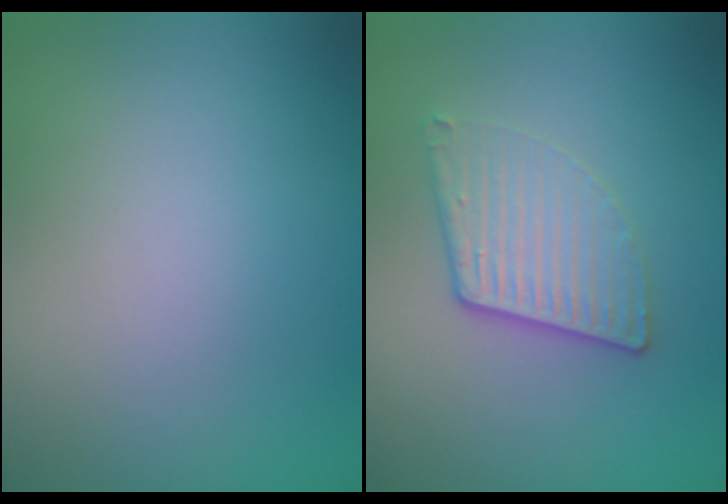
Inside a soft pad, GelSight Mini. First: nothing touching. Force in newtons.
{"total": 3.1, "press": 2.6, "slide": 1.6}